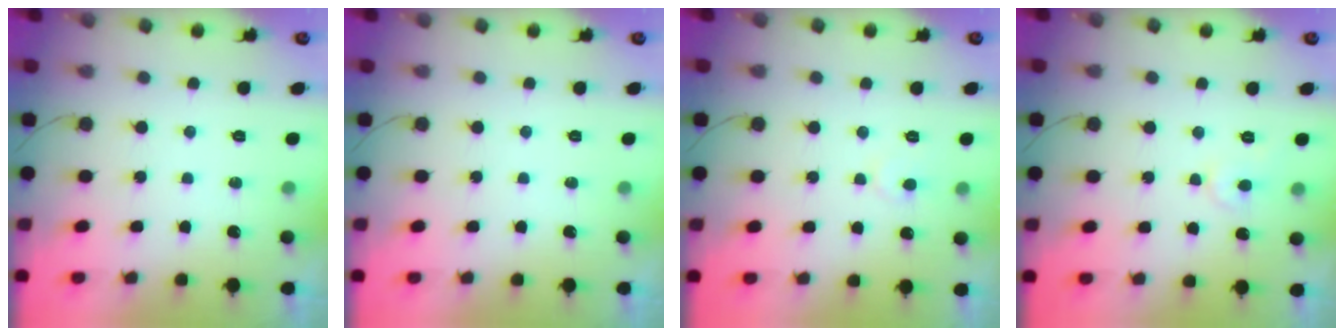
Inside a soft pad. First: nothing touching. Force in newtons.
{"total": 0.0}
{"total": 4.2, "press": 4.2, "slide": 0.4}
{"total": 4.8, "press": 4.8, "slide": 0.4}